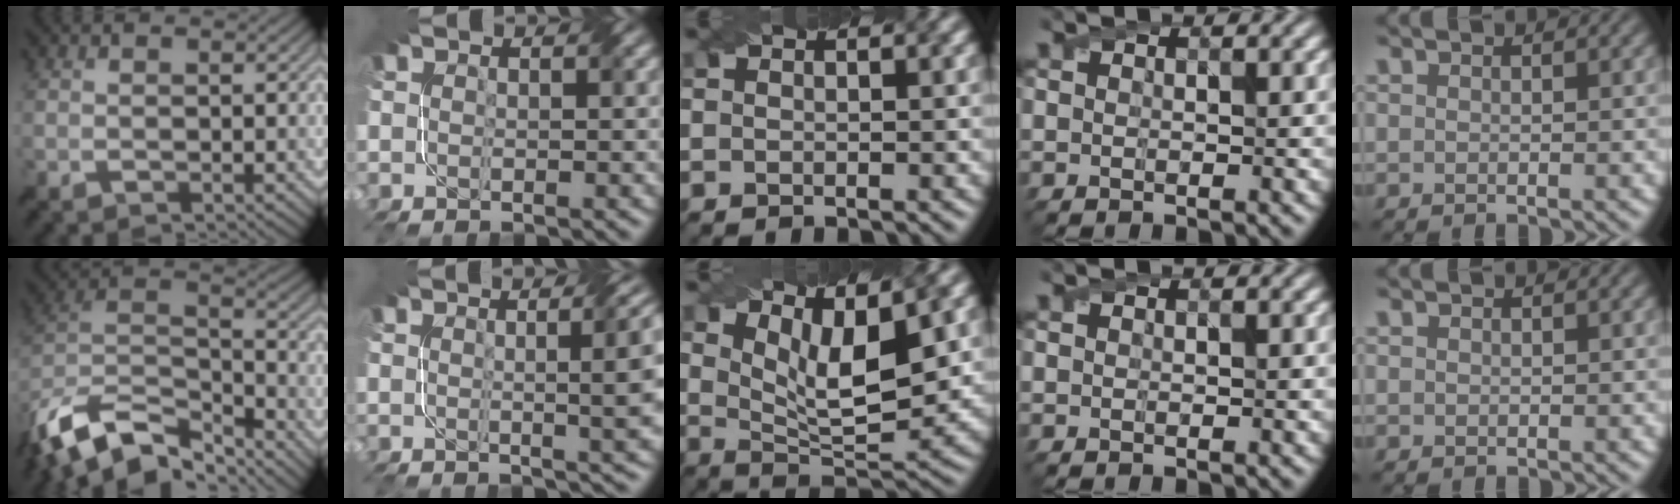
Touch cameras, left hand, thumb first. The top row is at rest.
{"thumb": {"total": 14.6, "force": [-10.6, 6.4, 7.8], "torque": [-0.203, -0.013, -0.182]}, "index": {"total": 9.1, "force": [1.4, 3.5, 8.3], "torque": [-0.050, 0.018, 0.010]}, "middle": {"total": 6.9, "force": [3.2, 2.3, 5.6], "torque": [-0.096, -0.008, 0.056]}}